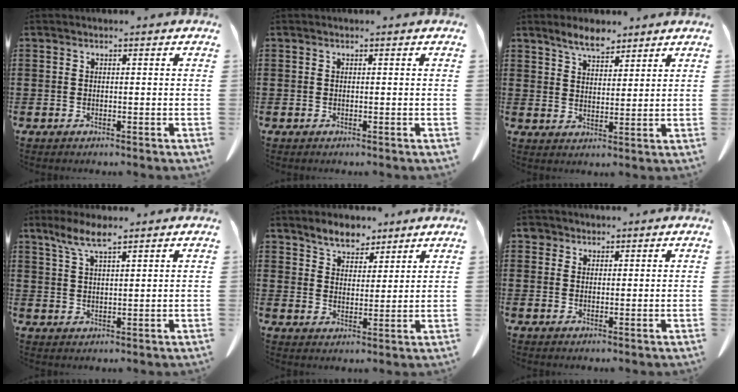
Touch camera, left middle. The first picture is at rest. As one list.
[{"total": 0.0}, {"total": 4.9, "force": [4.3, 1.7, 1.8], "torque": [-0.048, -0.006, 0.080]}, {"total": 5.3, "force": [3.6, 0.9, 3.8], "torque": [-0.083, -0.003, 0.064]}, {"total": 5.2, "force": [4.6, 2.2, 1.0], "torque": [-0.038, -0.006, 0.088]}, {"total": 2.1, "force": [1.7, 1.2, 0.2], "torque": [-0.011, 0.004, 0.034]}]